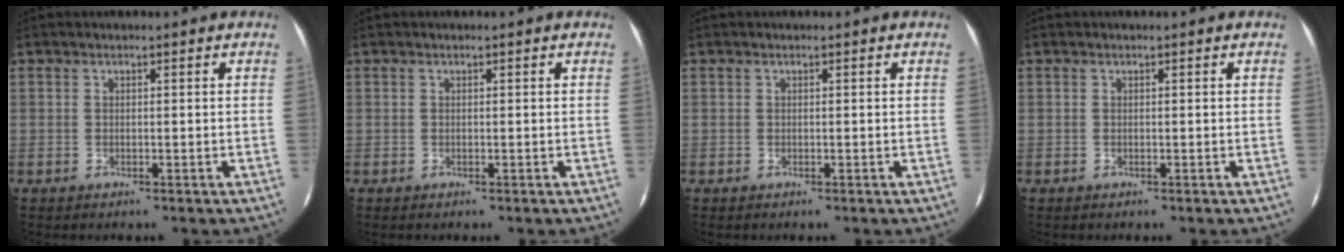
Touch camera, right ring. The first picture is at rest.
{"total": 0.0}
{"total": 0.0}
{"total": 0.0}